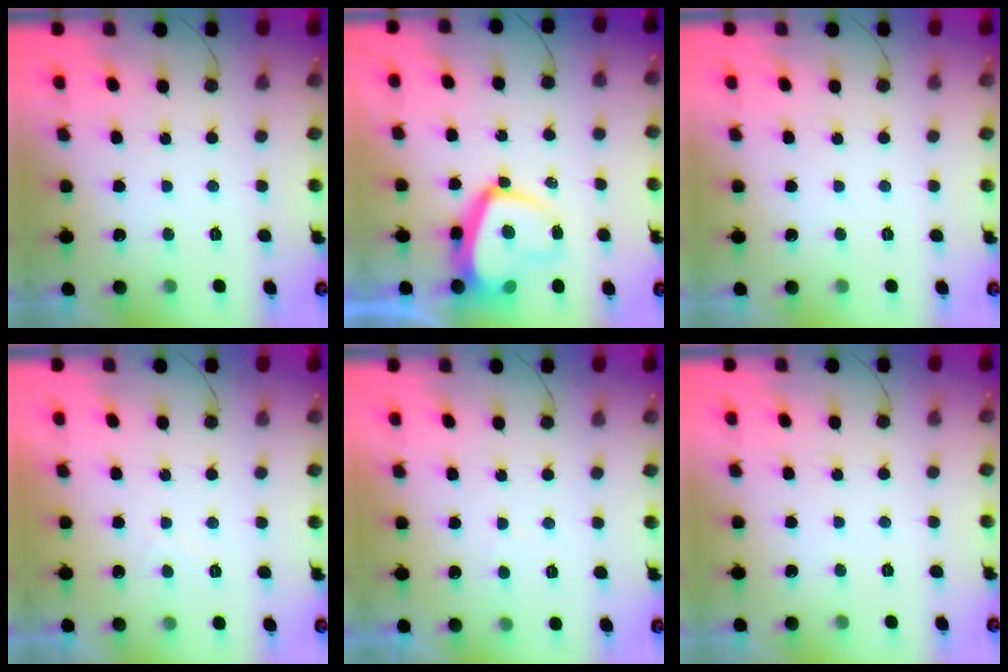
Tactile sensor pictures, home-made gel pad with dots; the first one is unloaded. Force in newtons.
{"total": 12.2, "press": 12.2, "slide": 0.9}
{"total": 0.0}
{"total": 1.0, "press": 0.9, "slide": 0.6}
{"total": 1.7, "press": 1.6, "slide": 0.5}
{"total": 0.0}